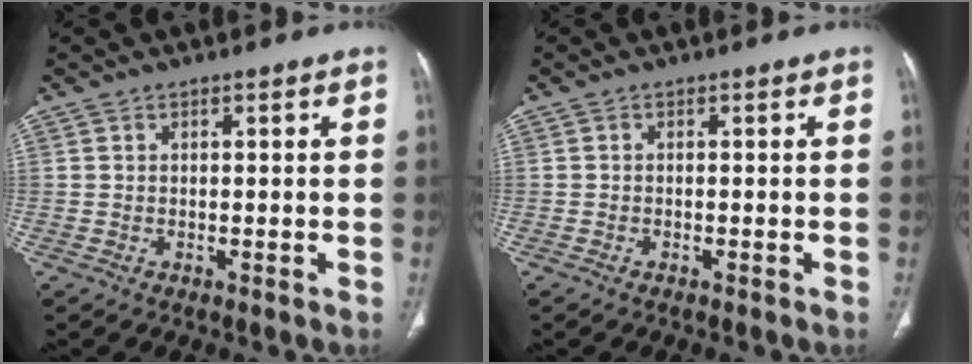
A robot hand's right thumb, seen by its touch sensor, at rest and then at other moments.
{"total": 0.5, "force": [-0.4, 0.1, 0.3], "torque": [-0.011, 0.001, -0.004]}